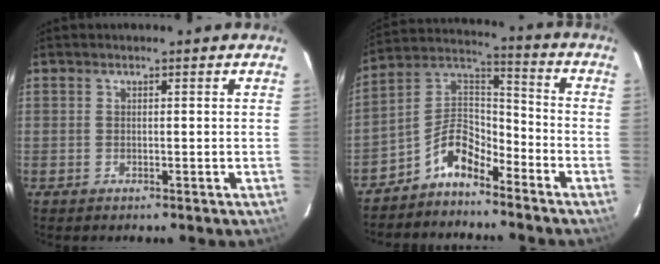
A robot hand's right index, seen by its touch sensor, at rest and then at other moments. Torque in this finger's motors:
{"motor_torque": [0.84, -0.83, 0.36, 0.05]}